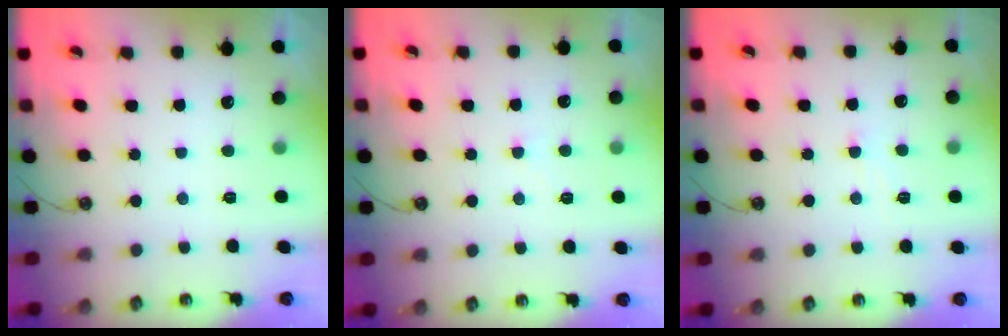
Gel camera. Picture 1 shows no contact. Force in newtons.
{"total": 0.6, "press": 0.1, "slide": 0.5}
{"total": 1.5, "press": 1.5, "slide": 0.3}